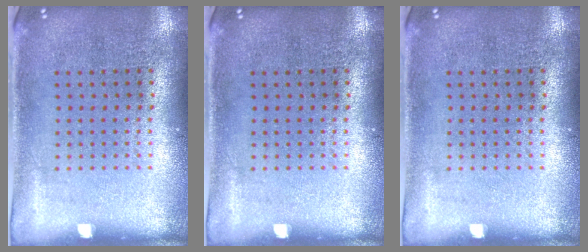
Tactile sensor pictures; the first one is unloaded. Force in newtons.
{"total": 0.0}
{"total": 0.0}